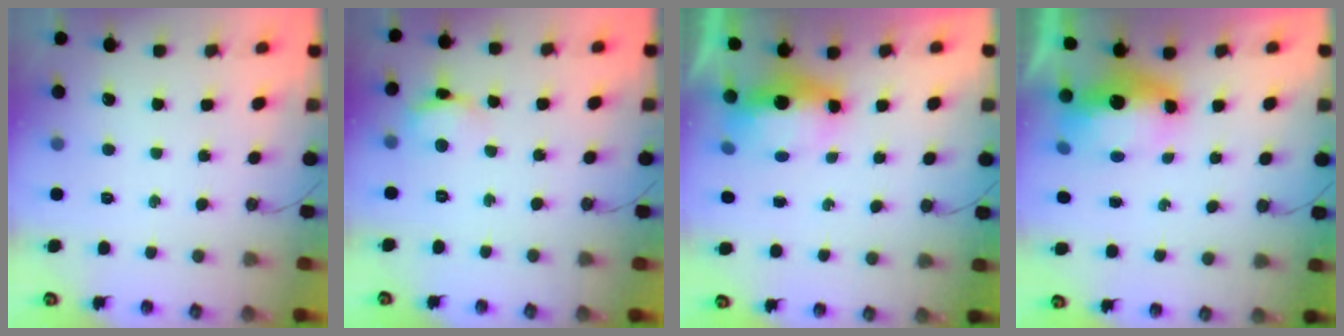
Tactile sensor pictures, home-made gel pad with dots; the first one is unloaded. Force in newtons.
{"total": 7.1, "press": 7.1, "slide": 0.5}
{"total": 6.6, "press": 6.6, "slide": 0.6}
{"total": 7.9, "press": 7.9, "slide": 0.8}